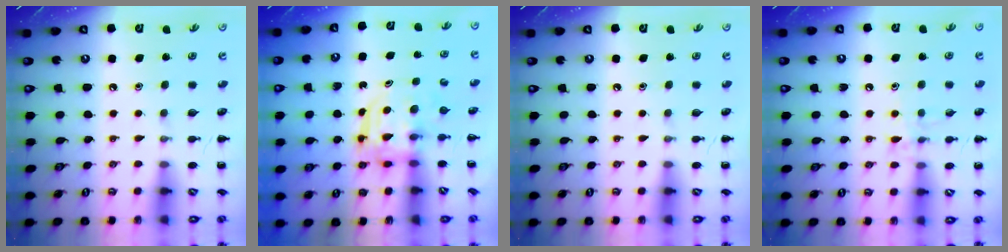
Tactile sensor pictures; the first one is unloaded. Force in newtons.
{"total": 3.2, "press": 3.2, "slide": 0.2}
{"total": 0.0}
{"total": 8.0, "press": 7.8, "slide": 1.6}